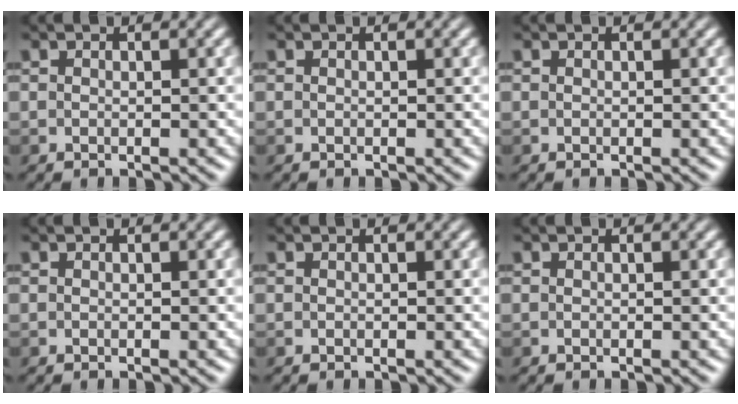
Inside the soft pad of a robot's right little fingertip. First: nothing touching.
{"total": 0.0}
{"total": 0.0}
{"total": 0.0}
{"total": 0.0}
{"total": 0.0}